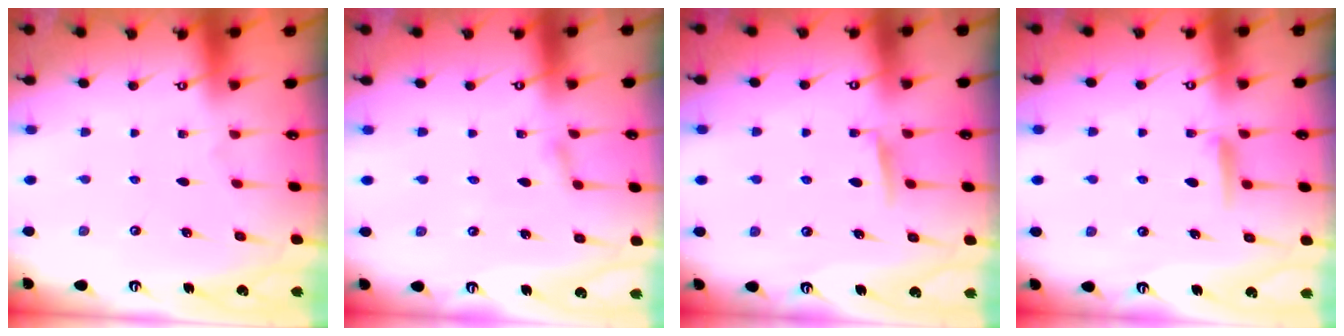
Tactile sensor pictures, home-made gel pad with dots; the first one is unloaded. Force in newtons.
{"total": 2.8, "press": 2.8, "slide": 0.3}
{"total": 4.4, "press": 4.4, "slide": 0.8}
{"total": 7.1, "press": 7.1, "slide": 0.7}